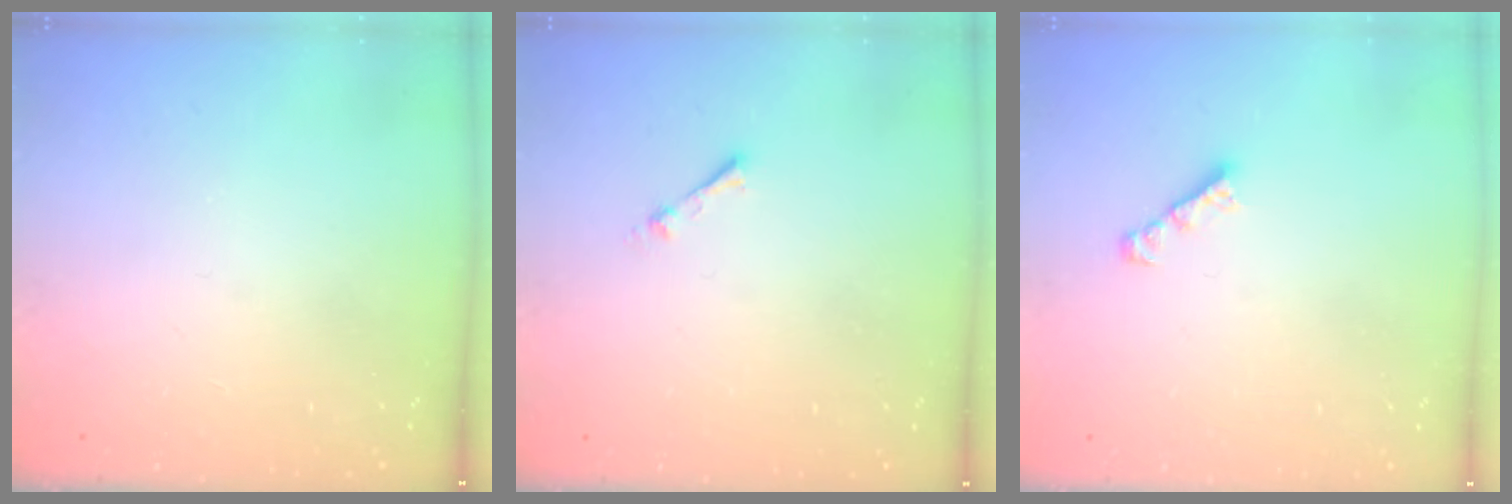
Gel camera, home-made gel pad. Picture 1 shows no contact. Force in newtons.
{"total": 1.7, "press": 1.7, "slide": 0.2}
{"total": 2.4, "press": 2.4, "slide": 0.1}